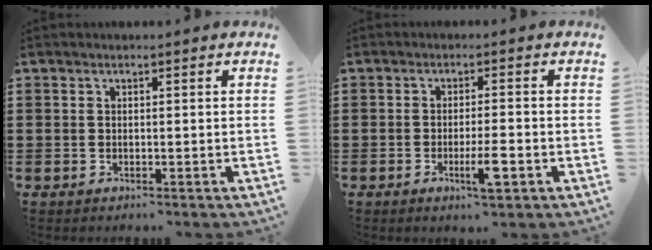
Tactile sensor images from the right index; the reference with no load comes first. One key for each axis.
{"total": 4.5, "fx": -1.9, "fy": 0.4, "fz": 4.1, "tx": -0.071, "ty": -0.011, "tz": -0.033}